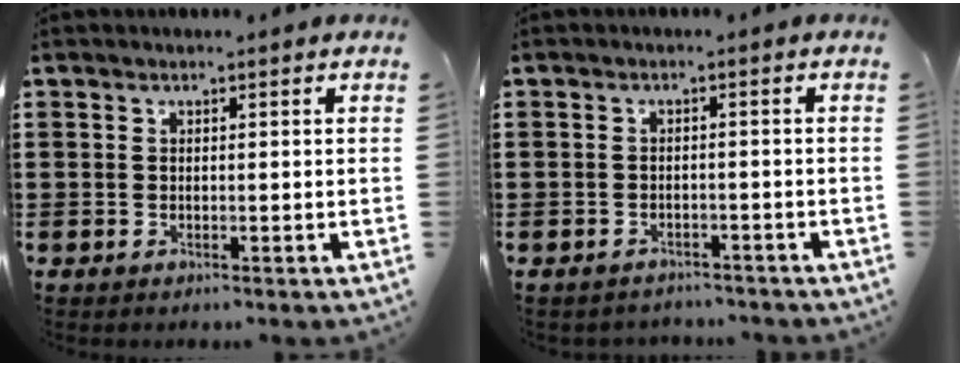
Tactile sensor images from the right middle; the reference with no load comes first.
{"total": 1.8, "force": [-1.7, 0.4, -0.2], "torque": [-0.002, 0.001, -0.040]}